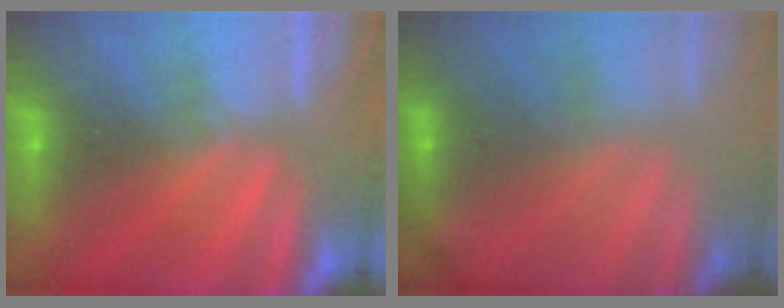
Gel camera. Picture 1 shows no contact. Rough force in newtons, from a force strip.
{"total": 3.3}